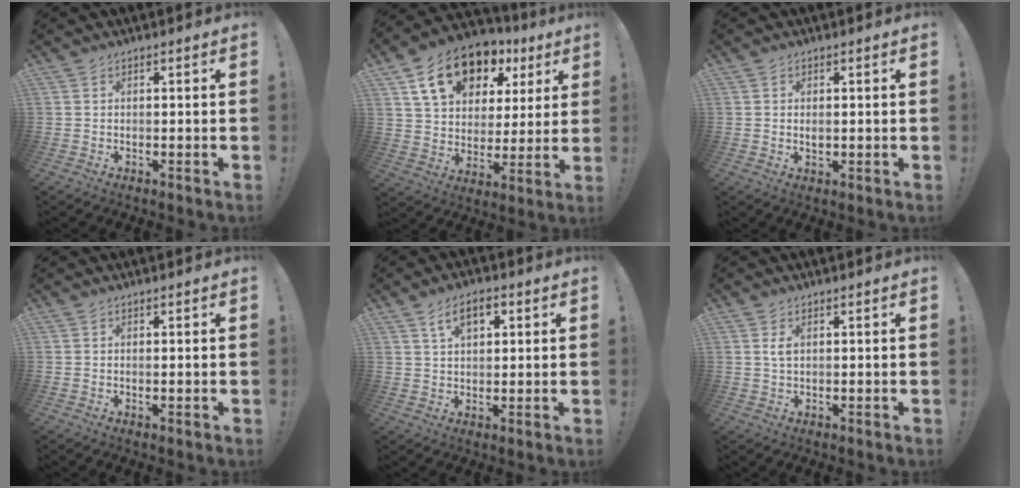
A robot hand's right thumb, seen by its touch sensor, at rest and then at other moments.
{"total": 18.6, "force": [10.1, 12.0, 10.0], "torque": [-0.156, -0.042, 0.188]}
{"total": 1.1, "force": [0.3, 0.7, 0.8], "torque": [-0.015, 0.001, 0.005]}
{"total": 0.7, "force": [0.4, 0.0, 0.6], "torque": [-0.002, -0.004, 0.004]}
{"total": 7.3, "force": [3.1, 4.0, 5.2], "torque": [-0.078, 0.001, 0.054]}
{"total": 2.3, "force": [0.8, 1.0, 1.9], "torque": [-0.032, -0.001, 0.013]}